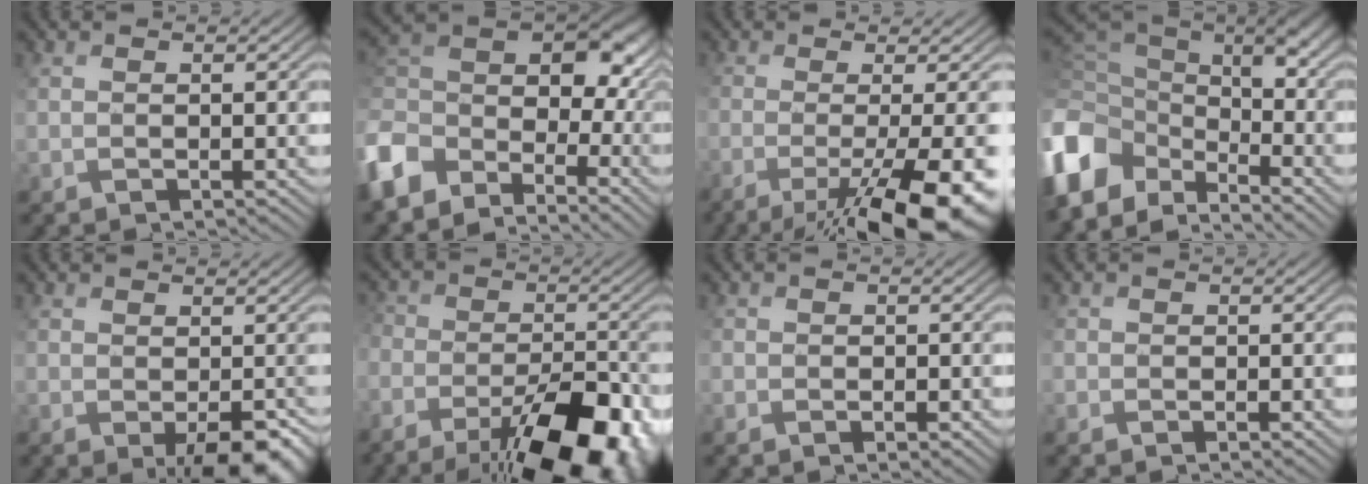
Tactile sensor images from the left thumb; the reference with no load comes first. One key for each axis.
{"total": 12.8, "fx": -4.7, "fy": 8.7, "fz": 8.1, "tx": -0.200, "ty": -0.005, "tz": -0.103}
{"total": 14.1, "fx": -5.8, "fy": 4.0, "fz": 12.2, "tx": -0.175, "ty": -0.018, "tz": -0.081}
{"total": 13.1, "fx": -5.9, "fy": 8.0, "fz": 8.5, "tx": -0.228, "ty": -0.015, "tz": -0.108}
{"total": 6.0, "fx": -2.2, "fy": 2.5, "fz": 5.0, "tx": -0.081, "ty": -0.014, "tz": -0.022}
{"total": 17.5, "fx": -11.1, "fy": 8.4, "fz": 10.5, "tx": -0.167, "ty": -0.029, "tz": -0.149}
{"total": 2.4, "fx": -1.1, "fy": 1.6, "fz": 1.5, "tx": -0.025, "ty": -0.010, "tz": -0.016}
{"total": 1.9, "fx": -1.0, "fy": 1.4, "fz": 0.9, "tx": -0.019, "ty": -0.010, "tz": -0.021}